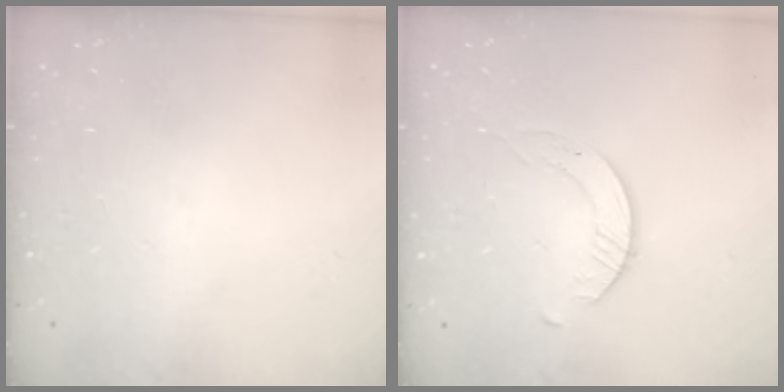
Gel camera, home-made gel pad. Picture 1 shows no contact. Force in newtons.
{"total": 1.7, "press": 1.7, "slide": 0.2}